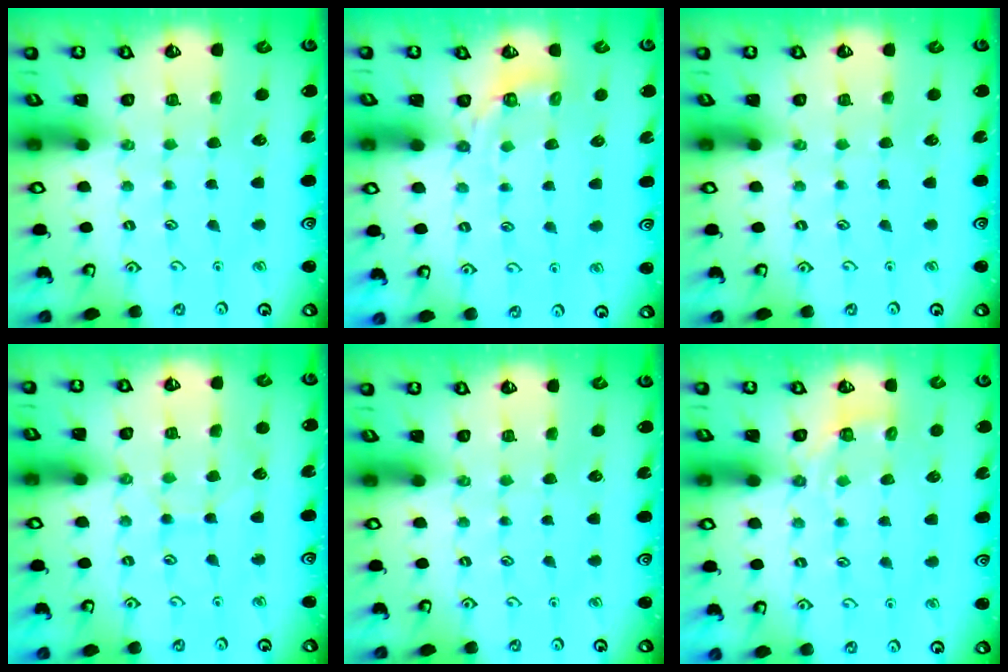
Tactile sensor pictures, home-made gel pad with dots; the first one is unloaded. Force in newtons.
{"total": 4.0, "press": 3.6, "slide": 1.7}
{"total": 0.0}
{"total": 4.8, "press": 4.8, "slide": 0.4}
{"total": 0.0}
{"total": 4.1, "press": 3.8, "slide": 1.5}